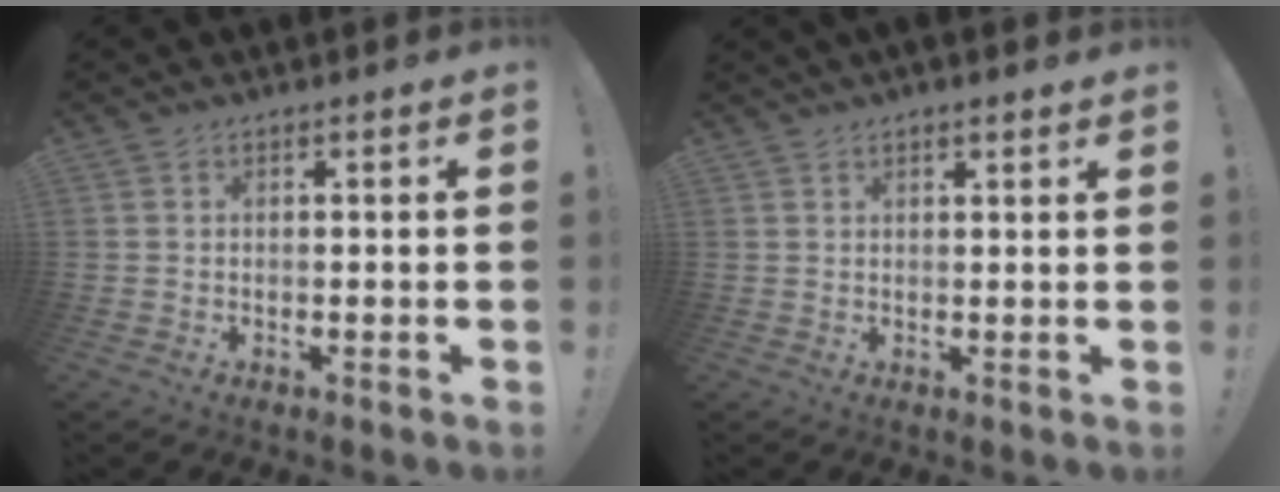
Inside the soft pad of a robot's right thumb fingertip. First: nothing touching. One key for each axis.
{"total": 1.6, "fx": 1.3, "fy": 0.2, "fz": 0.9, "tx": -0.020, "ty": -0.003, "tz": 0.024}